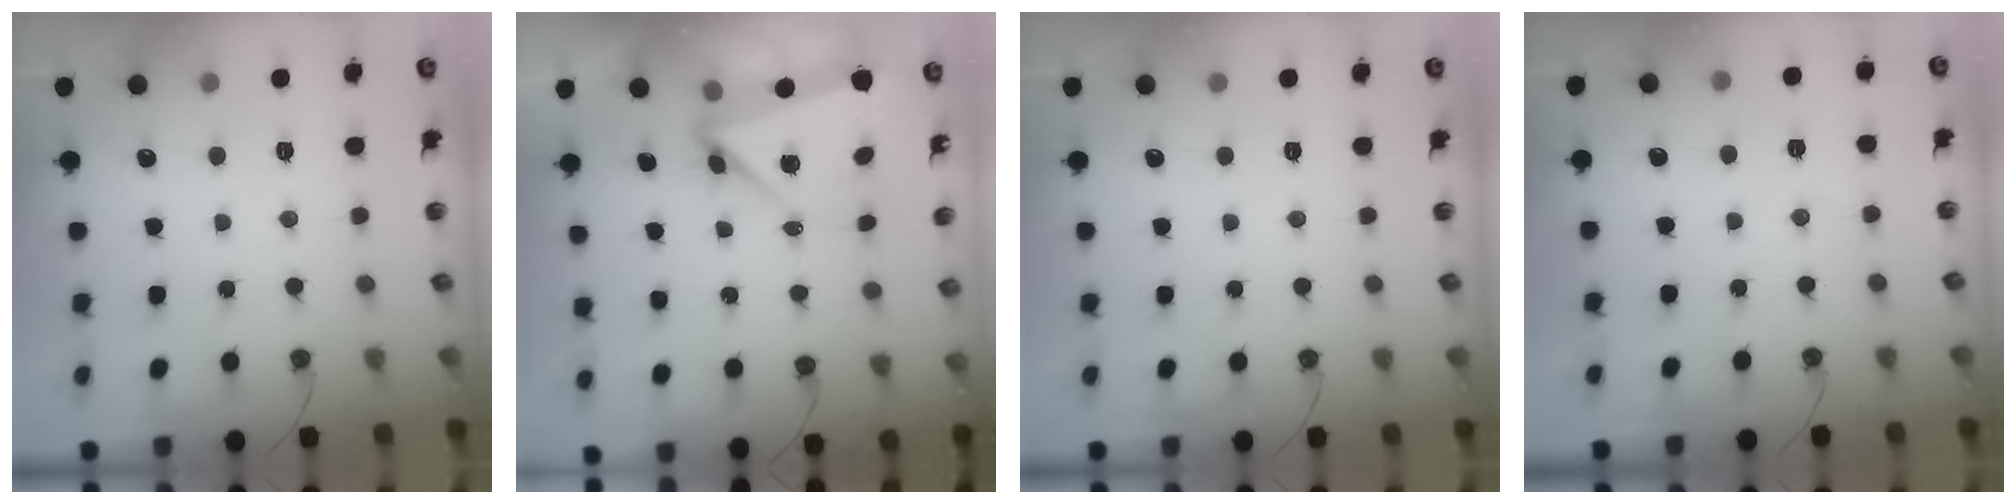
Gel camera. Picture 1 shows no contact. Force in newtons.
{"total": 5.7, "press": 5.7, "slide": 0.1}
{"total": 0.0}
{"total": 1.6, "press": 1.4, "slide": 0.7}